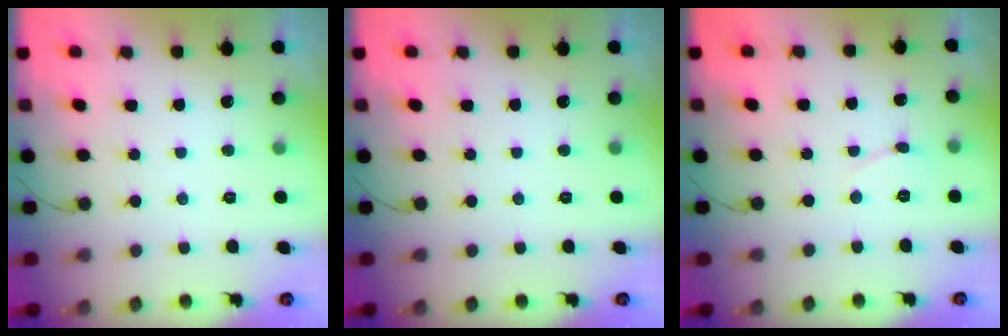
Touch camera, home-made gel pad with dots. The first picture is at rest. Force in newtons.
{"total": 0.0}
{"total": 2.9, "press": 2.9, "slide": 0.3}